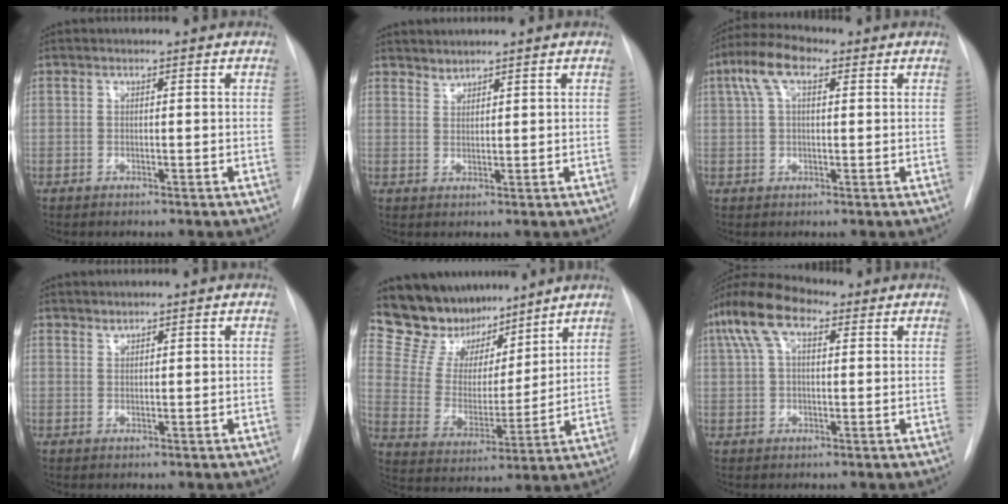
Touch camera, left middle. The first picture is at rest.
{"total": 1.4, "force": [1.4, 0.1, -0.1], "torque": [0.003, -0.002, 0.028]}
{"total": 6.9, "force": [2.8, 2.8, 5.6], "torque": [-0.126, 0.030, 0.050]}
{"total": 0.7, "force": [0.7, 0.1, -0.1], "torque": [0.000, -0.004, 0.013]}
{"total": 14.5, "force": [12.6, 6.2, 3.6], "torque": [-0.064, 0.012, 0.235]}
{"total": 9.2, "force": [4.4, 4.0, 7.0], "torque": [-0.157, 0.039, 0.078]}